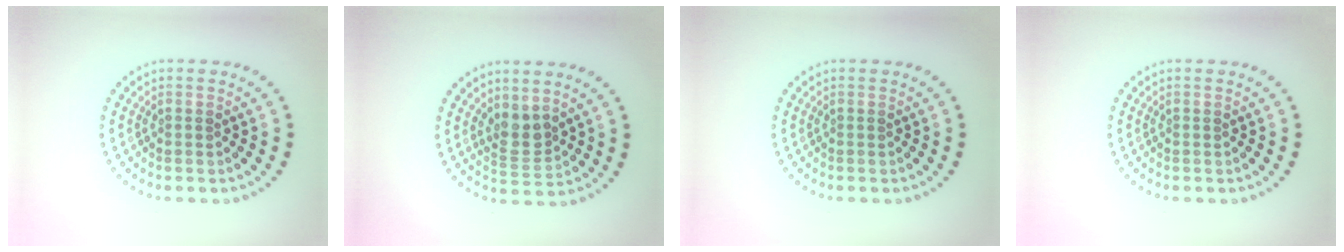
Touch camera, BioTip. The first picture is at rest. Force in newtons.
{"total": 2.2, "press": 1.8, "slide": 1.3}
{"total": 0.0}
{"total": 0.0}